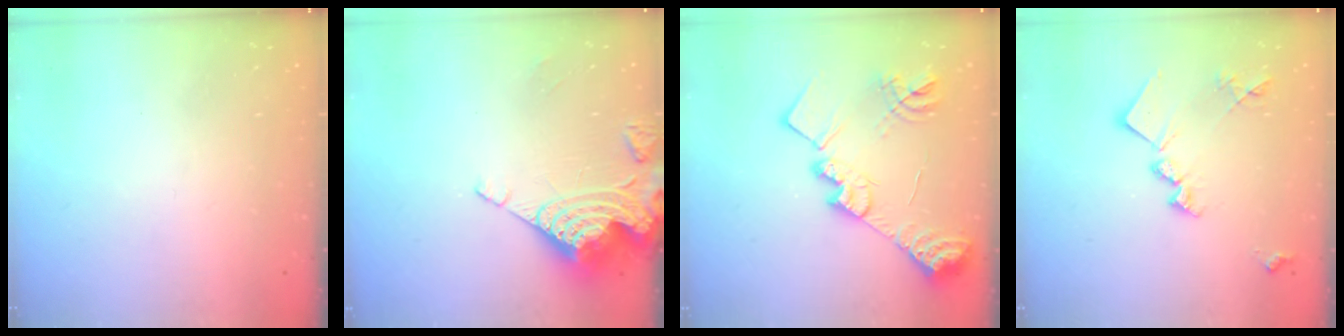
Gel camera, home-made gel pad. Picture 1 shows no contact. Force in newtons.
{"total": 13.0, "press": 12.9, "slide": 1.4}
{"total": 20.6, "press": 20.6, "slide": 1.8}
{"total": 15.6, "press": 15.5, "slide": 0.9}